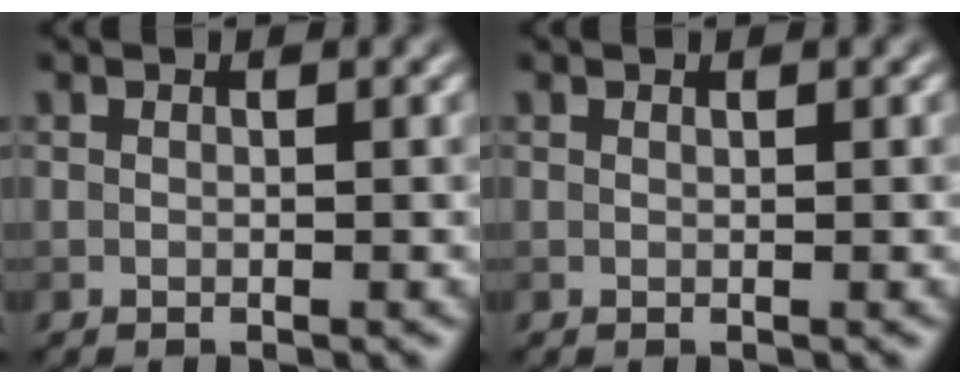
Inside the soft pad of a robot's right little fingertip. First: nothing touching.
{"total": 0.0}